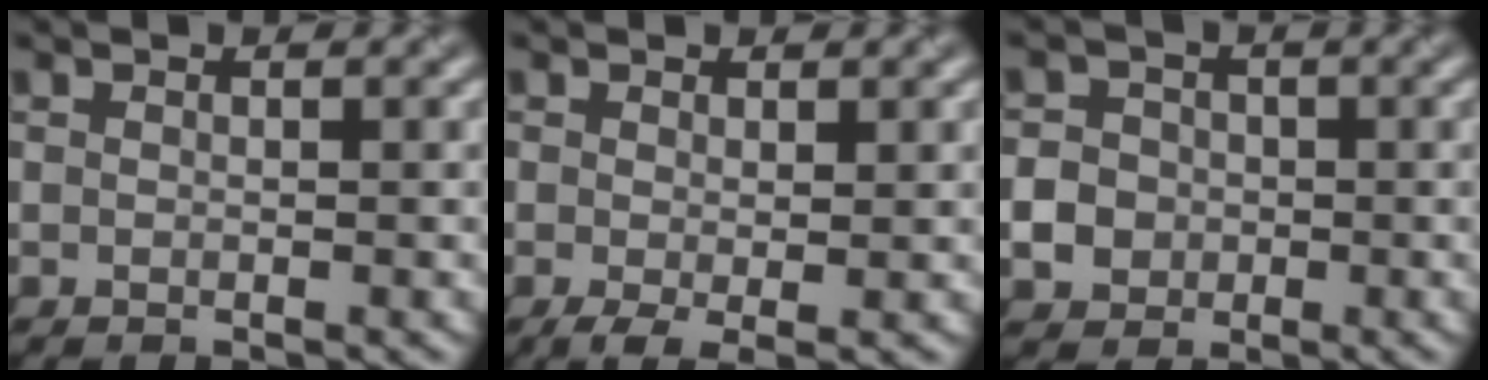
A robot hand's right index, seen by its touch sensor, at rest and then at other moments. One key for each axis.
{"total": 1.9, "fx": -0.3, "fy": 0.6, "fz": 1.8, "tx": -0.036, "ty": -0.011, "tz": -0.006}
{"total": 3.5, "fx": -0.7, "fy": 3.2, "fz": 1.2, "tx": -0.006, "ty": 0.000, "tz": -0.023}